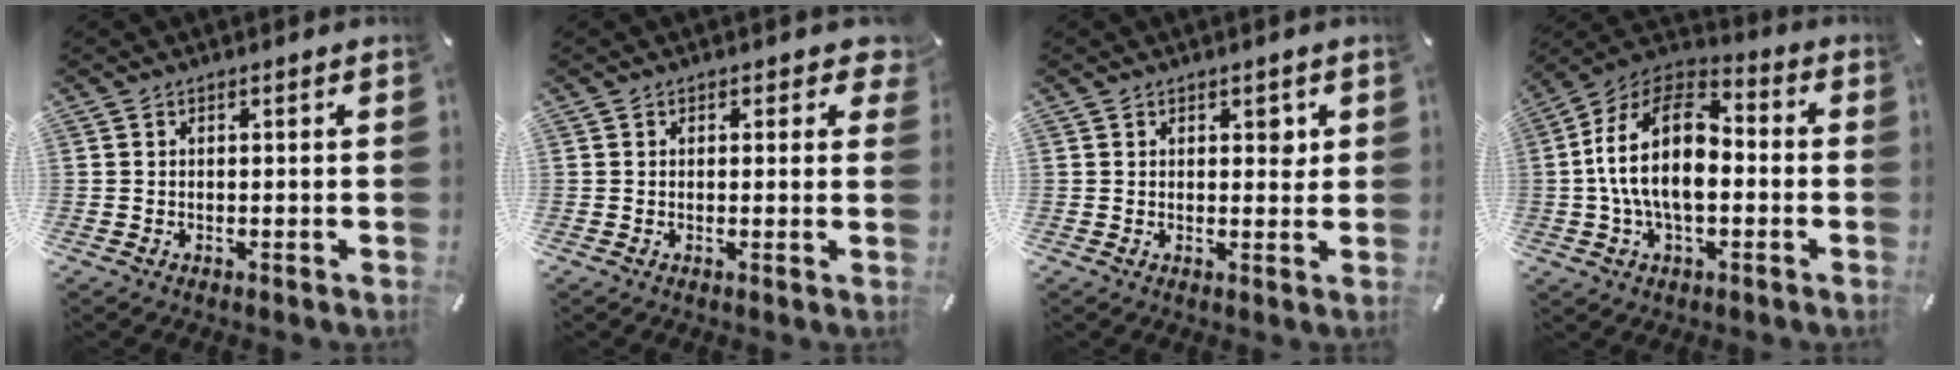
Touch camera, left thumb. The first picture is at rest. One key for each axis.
{"total": 2.1, "fx": 0.9, "fy": 1.4, "fz": 1.2, "tx": -0.003, "ty": -0.003, "tz": 0.010}
{"total": 2.7, "fx": 1.1, "fy": 1.7, "fz": 1.7, "tx": -0.005, "ty": -0.008, "tz": 0.012}
{"total": 16.7, "fx": -1.1, "fy": 10.1, "fz": 13.2, "tx": -0.263, "ty": 0.014, "tz": -0.022}